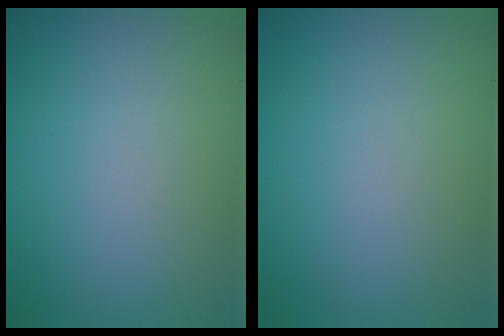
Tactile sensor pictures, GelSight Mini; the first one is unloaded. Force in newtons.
{"total": 0.0}